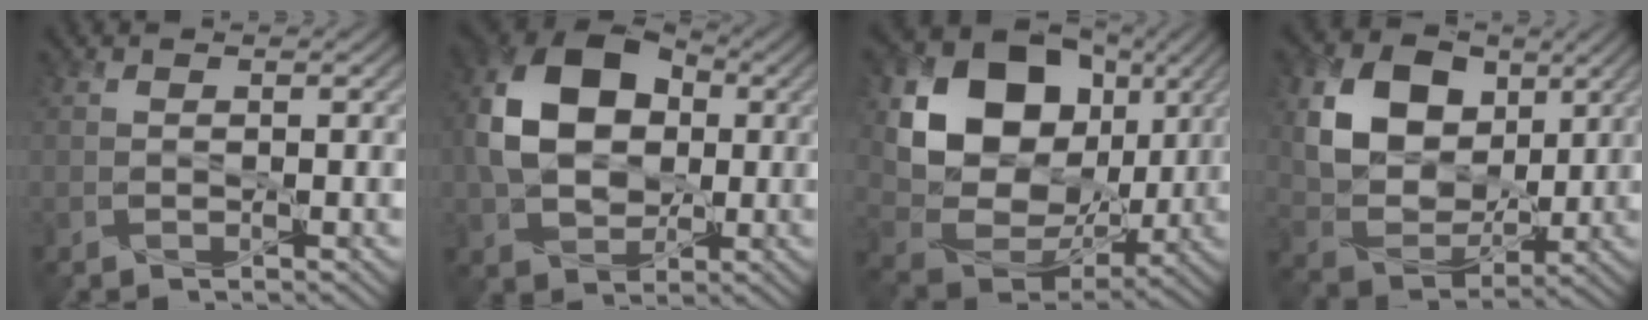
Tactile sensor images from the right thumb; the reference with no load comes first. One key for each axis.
{"total": 13.1, "fx": 1.3, "fy": 9.5, "fz": 9.0, "tx": -0.206, "ty": 0.014, "tz": 0.018}
{"total": 16.3, "fx": 4.5, "fy": 12.6, "fz": 9.2, "tx": -0.192, "ty": 0.004, "tz": 0.088}
{"total": 11.8, "fx": 3.6, "fy": 8.7, "fz": 7.1, "tx": -0.164, "ty": -0.003, "tz": 0.066}